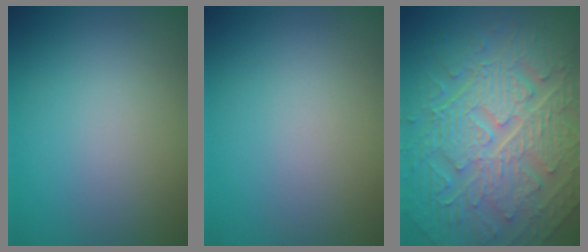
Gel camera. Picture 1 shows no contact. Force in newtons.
{"total": 0.0}
{"total": 10.4, "press": 7.1, "slide": 7.6}